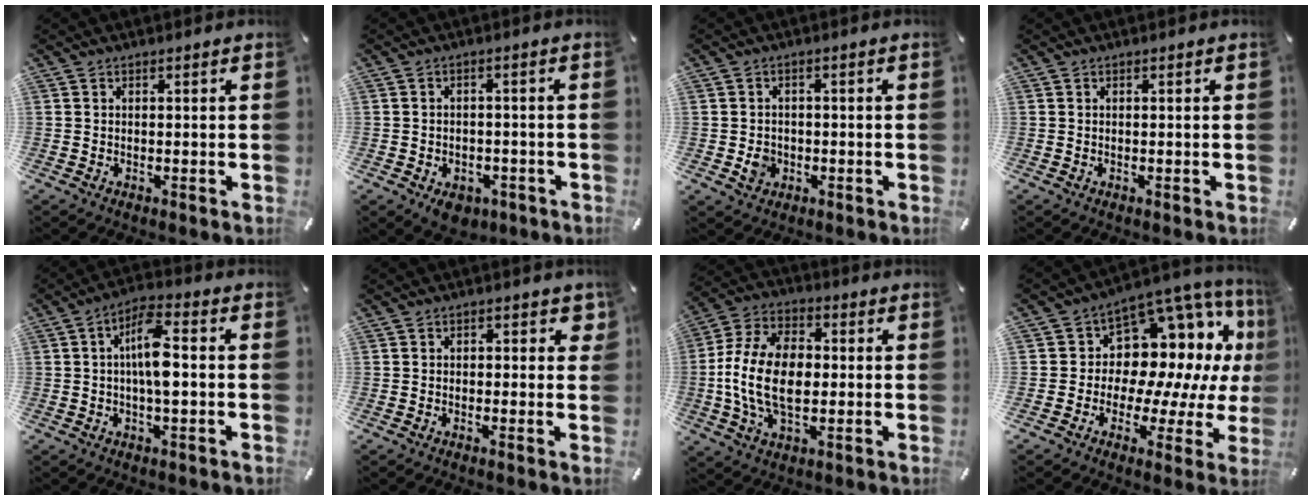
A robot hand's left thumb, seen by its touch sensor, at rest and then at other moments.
{"total": 4.9, "force": [-2.6, 3.5, 2.3], "torque": [-0.039, 0.016, -0.044]}
{"total": 3.8, "force": [-0.9, 3.4, 1.4], "torque": [-0.021, 0.000, -0.018]}
{"total": 0.0}
{"total": 8.6, "force": [-0.1, 2.7, 8.2], "torque": [-0.155, 0.012, -0.003]}
{"total": 2.5, "force": [0.1, 1.7, 1.8], "torque": [-0.012, 0.000, -0.004]}
{"total": 15.5, "force": [-1.4, 9.9, 11.9], "torque": [-0.260, 0.006, -0.024]}
{"total": 11.6, "force": [5.6, 8.9, 4.9], "torque": [-0.061, -0.086, 0.099]}